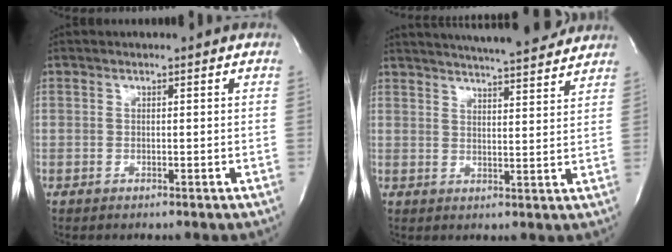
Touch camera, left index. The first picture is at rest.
{"total": 16.3, "force": [14.7, 1.5, 6.7], "torque": [-0.110, 0.010, 0.197]}